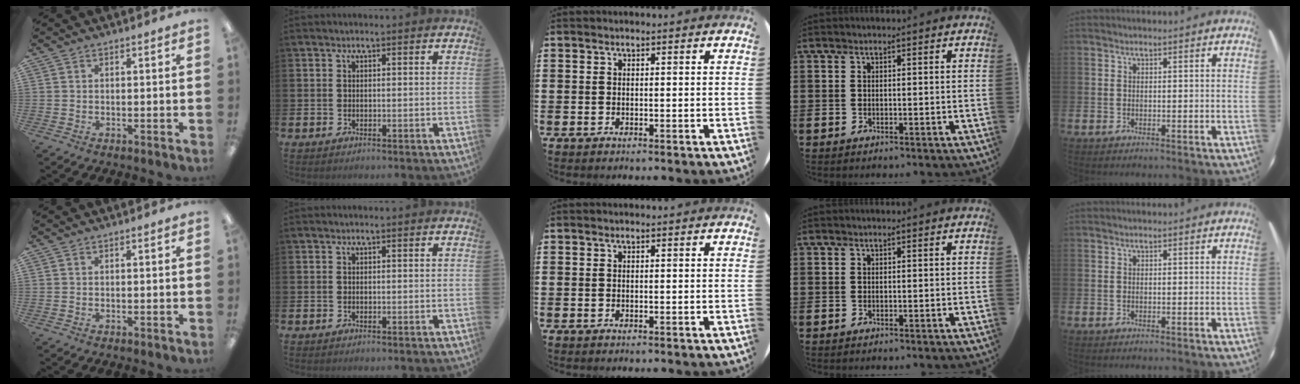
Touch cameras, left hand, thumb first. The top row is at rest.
{}